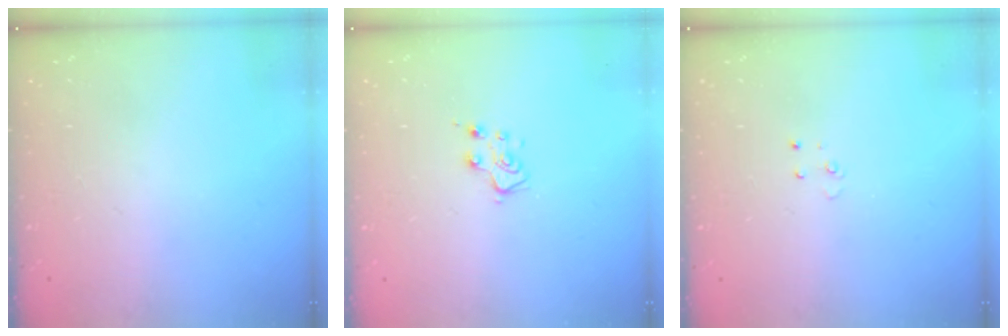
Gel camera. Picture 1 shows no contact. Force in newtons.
{"total": 6.2, "press": 6.1, "slide": 0.8}
{"total": 3.0, "press": 2.9, "slide": 0.3}